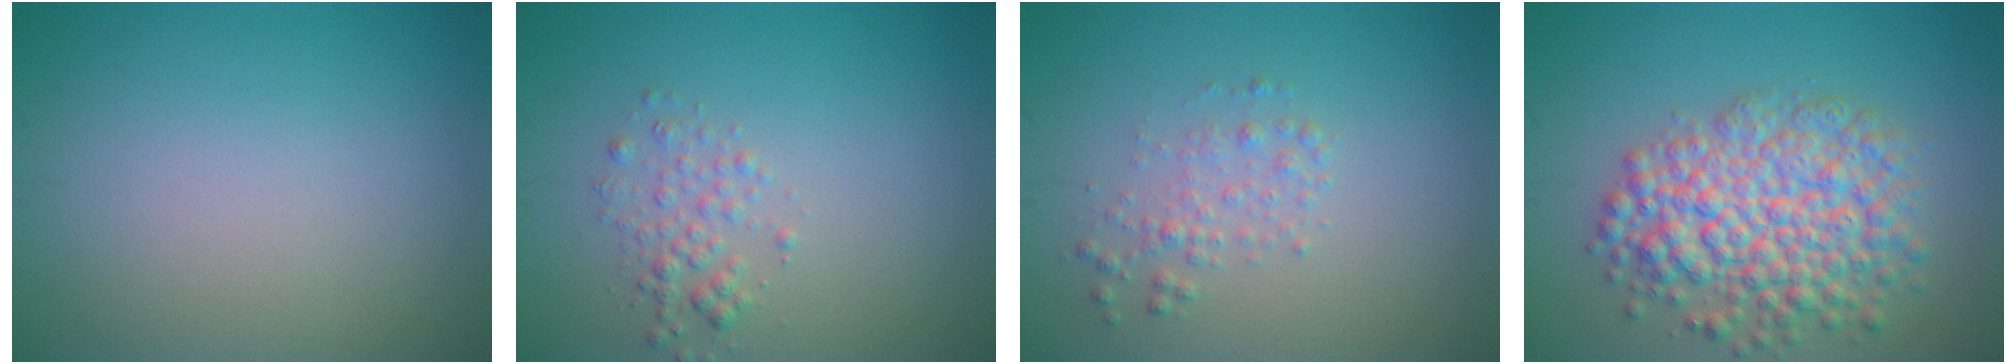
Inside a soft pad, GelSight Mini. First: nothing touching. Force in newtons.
{"total": 1.7, "press": 1.7, "slide": 0.1}
{"total": 1.6, "press": 1.6, "slide": 0.0}
{"total": 7.4, "press": 7.4, "slide": 0.3}